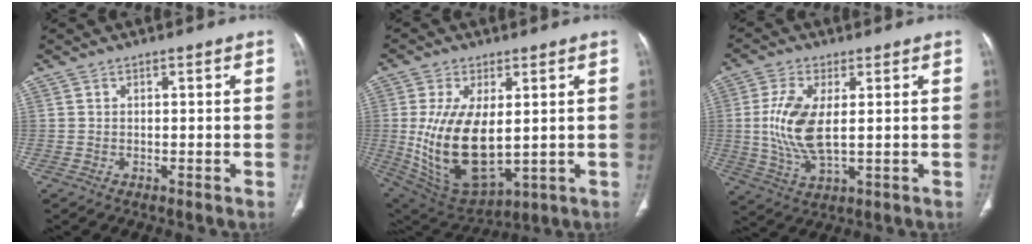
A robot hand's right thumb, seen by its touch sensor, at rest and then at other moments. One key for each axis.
{"total": 17.6, "fx": 0.4, "fy": 9.1, "fz": 15.1, "tx": -0.284, "ty": -0.020, "tz": 0.033}
{"total": 10.6, "fx": 0.9, "fy": 4.6, "fz": 9.5, "tx": -0.208, "ty": -0.012, "tz": 0.023}